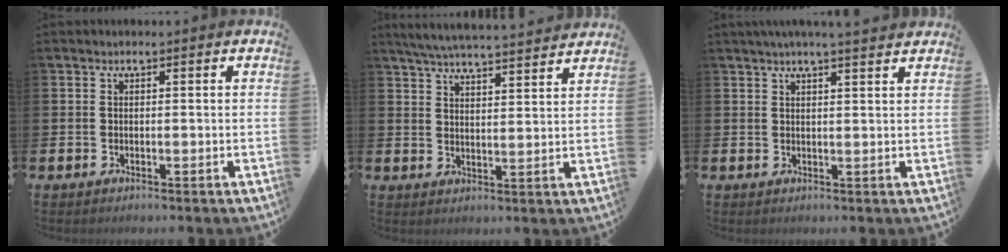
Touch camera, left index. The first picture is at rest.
{"total": 5.7, "force": [5.5, 0.0, 1.2], "torque": [-0.044, -0.030, 0.099]}
{"total": 3.1, "force": [2.9, -0.3, 1.2], "torque": [-0.018, -0.011, 0.050]}